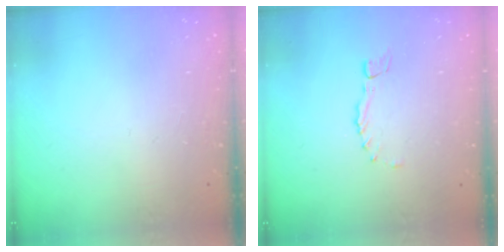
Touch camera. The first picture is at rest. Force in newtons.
{"total": 0.0}